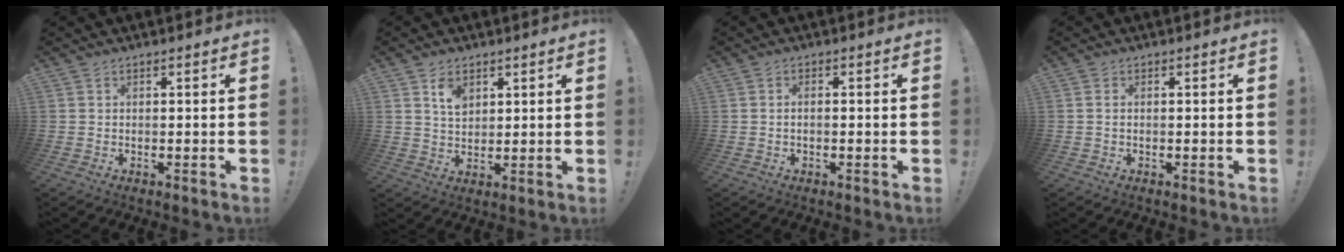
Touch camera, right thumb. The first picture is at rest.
{"total": 5.6, "force": [3.2, 3.6, 2.9], "torque": [-0.035, -0.015, 0.055]}
{"total": 1.4, "force": [-0.5, 0.4, 1.2], "torque": [-0.030, 0.007, -0.007]}
{"total": 0.8, "force": [0.1, 0.5, 0.6], "torque": [-0.022, 0.006, 0.004]}